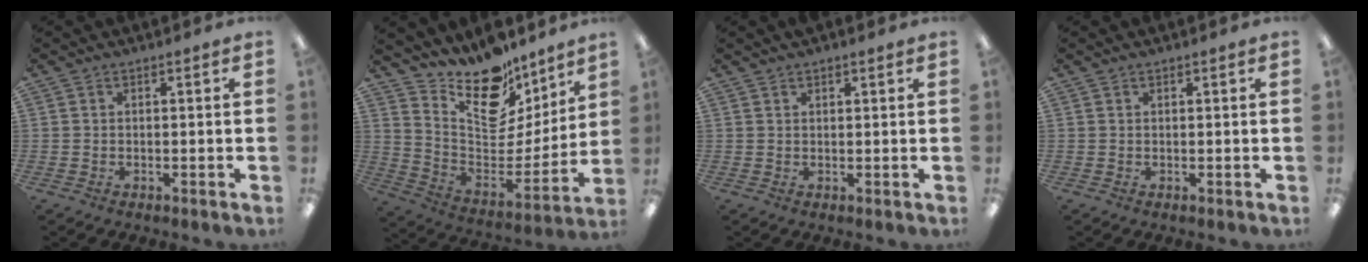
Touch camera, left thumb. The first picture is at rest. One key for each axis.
{"total": 18.0, "fx": 14.2, "fy": 8.3, "fz": 7.1, "tx": -0.117, "ty": -0.123, "tz": 0.254}
{"total": 1.3, "fx": 1.2, "fy": 0.3, "fz": 0.3, "tx": -0.007, "ty": -0.002, "tz": 0.023}
{"total": 0.5, "fx": 0.5, "fy": 0.1, "fz": 0.1, "tx": -0.002, "ty": 0.001, "tz": 0.009}